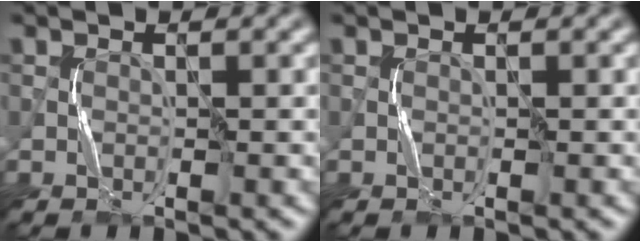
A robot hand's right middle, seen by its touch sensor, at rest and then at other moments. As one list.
[{"total": 0.0}]